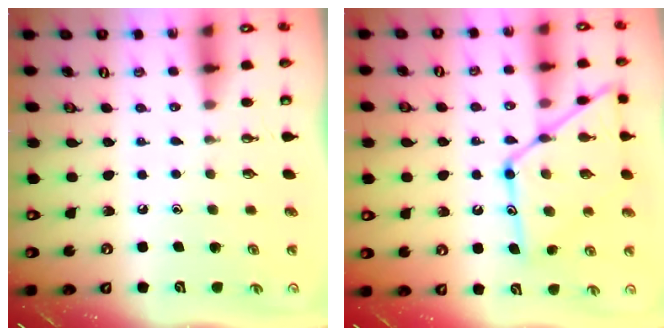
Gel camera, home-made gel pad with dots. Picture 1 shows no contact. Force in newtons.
{"total": 17.1, "press": 17.1, "slide": 1.3}